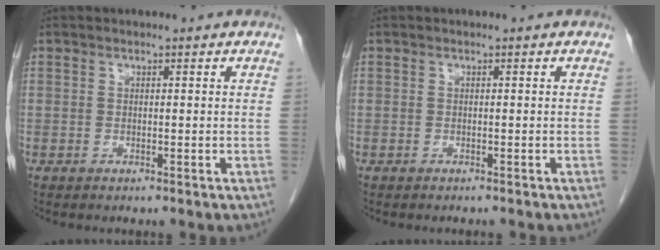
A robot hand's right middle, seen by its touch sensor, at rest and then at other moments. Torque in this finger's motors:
{"motor_torque": [0.01, -0.01, -0.02, 0.00]}